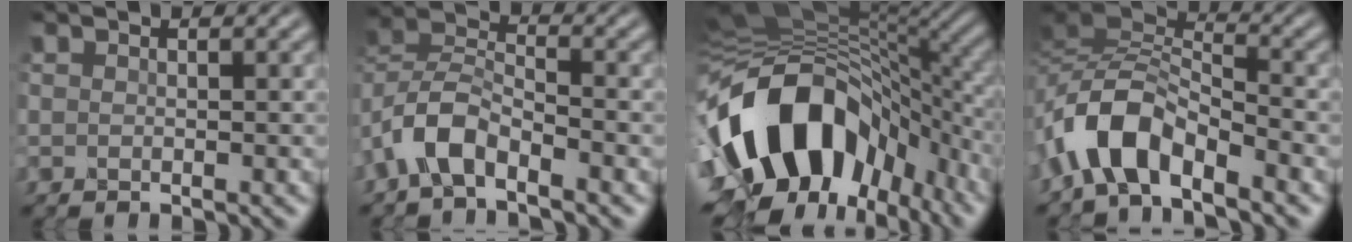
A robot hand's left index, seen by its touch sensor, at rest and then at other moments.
{"total": 4.6, "force": [-3.3, 1.6, 2.7], "torque": [-0.063, 0.013, -0.076]}
{"total": 16.8, "force": [-3.6, 10.8, 12.3], "torque": [-0.227, 0.007, -0.067]}
{"total": 5.7, "force": [-3.7, 2.0, 3.8], "torque": [-0.074, 0.009, -0.079]}